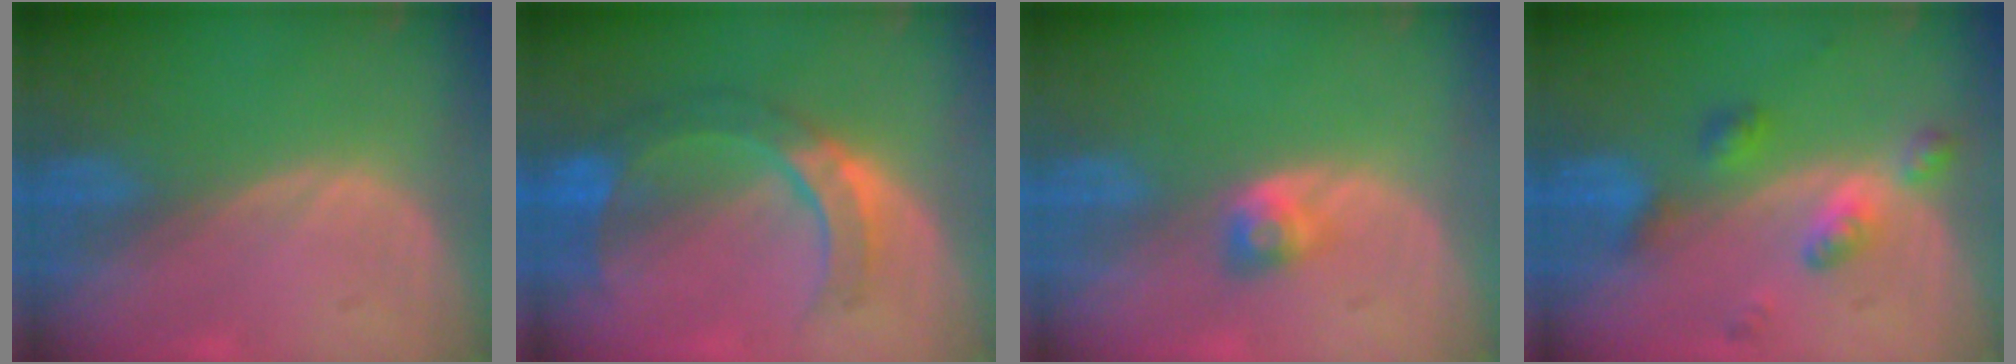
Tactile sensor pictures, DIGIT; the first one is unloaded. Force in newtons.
{"total": 7.4, "press": 7.3, "slide": 1.0}
{"total": 2.7, "press": 2.4, "slide": 1.3}
{"total": 5.2, "press": 5.2, "slide": 0.1}